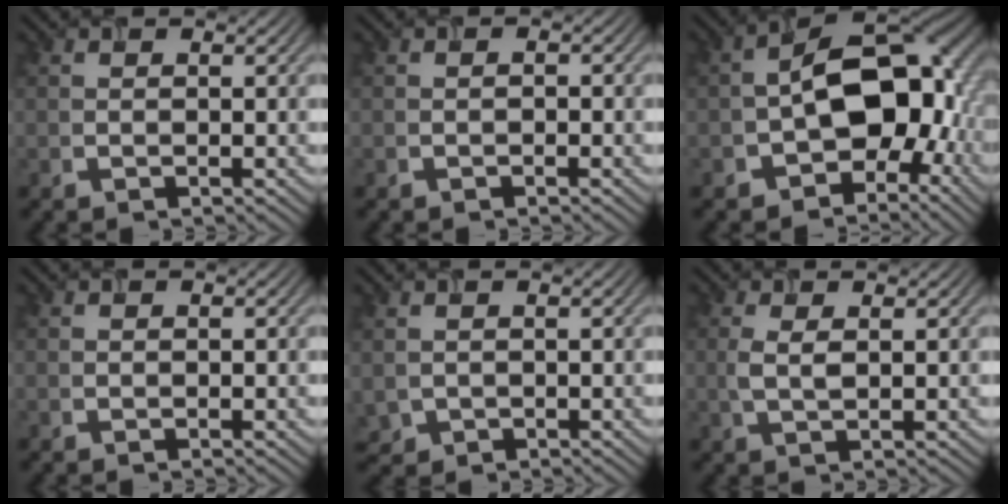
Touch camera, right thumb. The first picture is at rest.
{"total": 0.8, "force": [-0.5, 0.4, 0.5], "torque": [-0.007, 0.002, -0.008]}
{"total": 13.7, "force": [-2.4, 9.0, 10.1], "torque": [-0.138, -0.002, -0.046]}
{"total": 0.0}
{"total": 1.7, "force": [0.0, 1.5, 0.7], "torque": [-0.027, -0.010, 0.003]}
{"total": 2.4, "force": [0.5, 0.9, 2.2], "torque": [-0.057, 0.000, 0.011]}